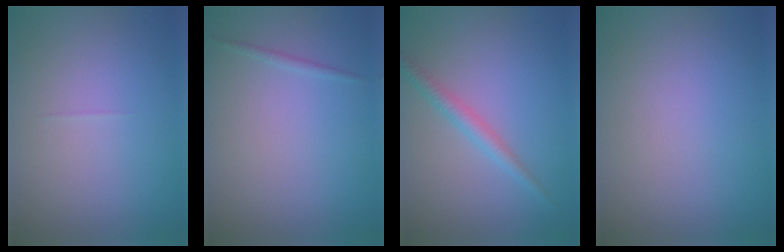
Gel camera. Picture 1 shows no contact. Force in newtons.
{"total": 0.6, "press": 0.6, "slide": 0.1}
{"total": 1.9, "press": 1.9, "slide": 0.1}
{"total": 0.0}